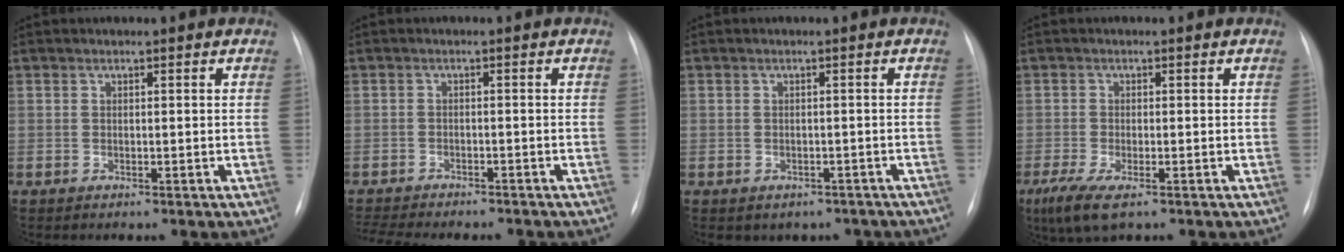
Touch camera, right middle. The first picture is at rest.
{"total": 11.5, "force": [-10.3, 2.3, 4.5], "torque": [-0.077, -0.007, -0.138]}
{"total": 5.3, "force": [-4.1, 3.1, 0.9], "torque": [-0.004, 0.021, -0.043]}
{"total": 5.7, "force": [-3.3, 1.6, 4.4], "torque": [-0.093, -0.019, -0.055]}